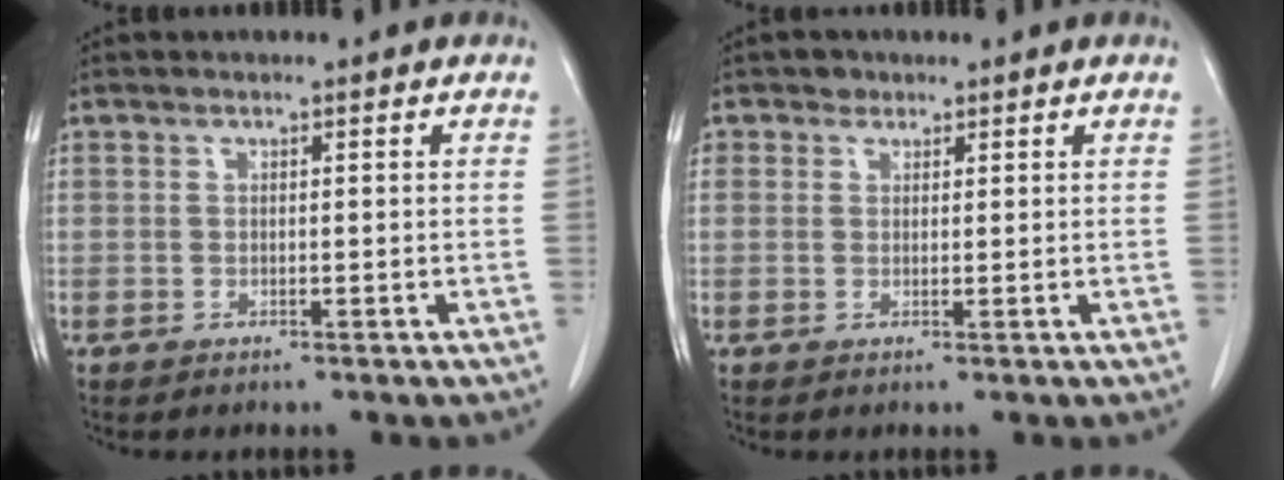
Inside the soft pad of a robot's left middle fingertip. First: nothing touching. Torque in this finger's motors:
{"motor_torque": [-0.13, 0.13, -0.12, -0.02]}